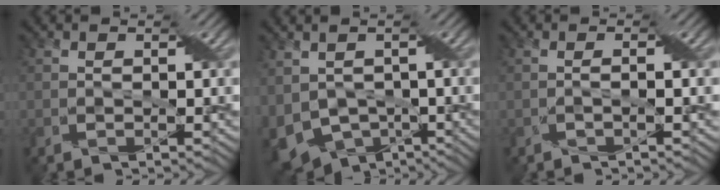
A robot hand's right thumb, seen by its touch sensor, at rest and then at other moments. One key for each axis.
{"total": 8.7, "fx": -2.2, "fy": 6.0, "fz": 5.8, "tx": -0.151, "ty": -0.028, "tz": -0.040}
{"total": 1.0, "fx": -0.2, "fy": -0.1, "fz": 1.0, "tx": -0.020, "ty": 0.005, "tz": -0.006}